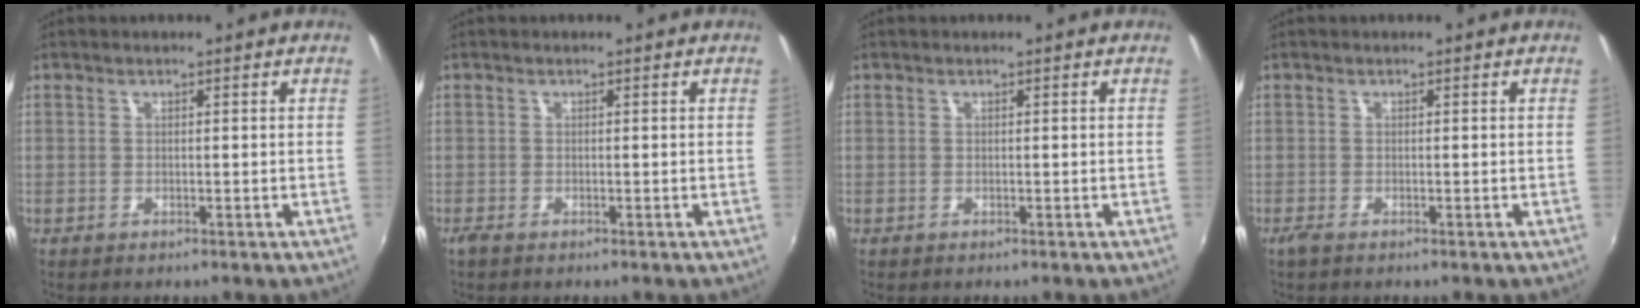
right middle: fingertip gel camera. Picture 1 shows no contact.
{"total": 0.7, "force": [-0.6, 0.1, 0.4], "torque": [-0.010, -0.004, -0.013]}
{"total": 0.0}
{"total": 1.0, "force": [-0.7, 0.1, 0.7], "torque": [-0.016, -0.004, -0.015]}